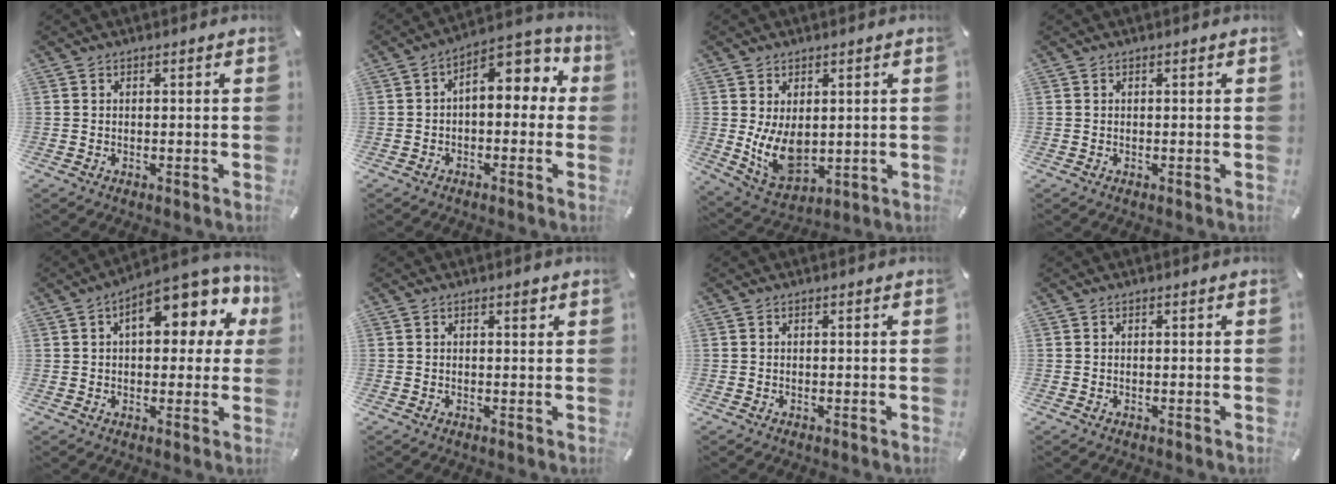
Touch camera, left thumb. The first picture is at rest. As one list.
[{"total": 9.1, "force": [2.6, 5.2, 7.0], "torque": [-0.090, -0.024, 0.039]}, {"total": 9.5, "force": [0.7, 6.6, 6.9], "torque": [-0.134, -0.016, 0.017]}, {"total": 0.0}, {"total": 13.9, "force": [5.3, 6.9, 10.8], "torque": [-0.142, -0.024, 0.085]}, {"total": 1.2, "force": [0.6, 0.4, 0.9], "torque": [-0.010, -0.001, 0.009]}, {"total": 0.0}, {"total": 0.0}]